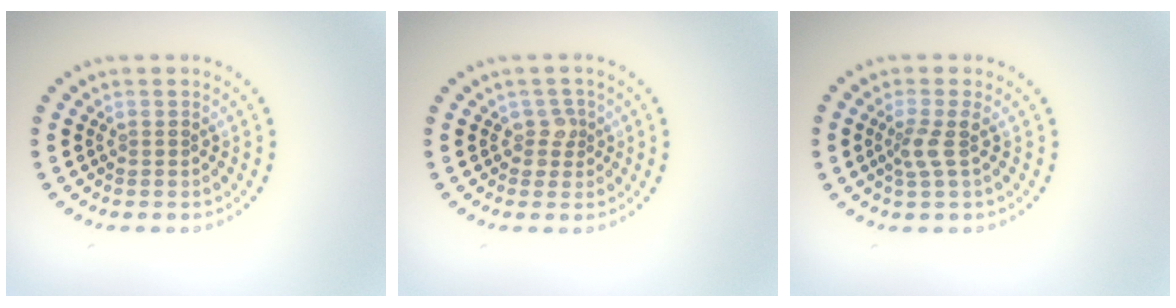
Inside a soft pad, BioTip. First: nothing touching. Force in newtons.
{"total": 1.5, "press": 1.3, "slide": 0.8}
{"total": 1.9, "press": 1.4, "slide": 1.3}